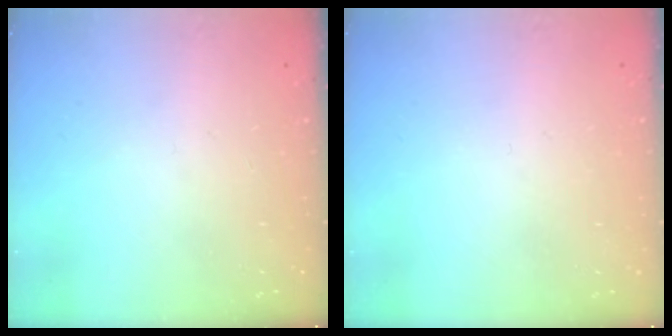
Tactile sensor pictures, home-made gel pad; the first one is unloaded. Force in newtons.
{"total": 0.0}